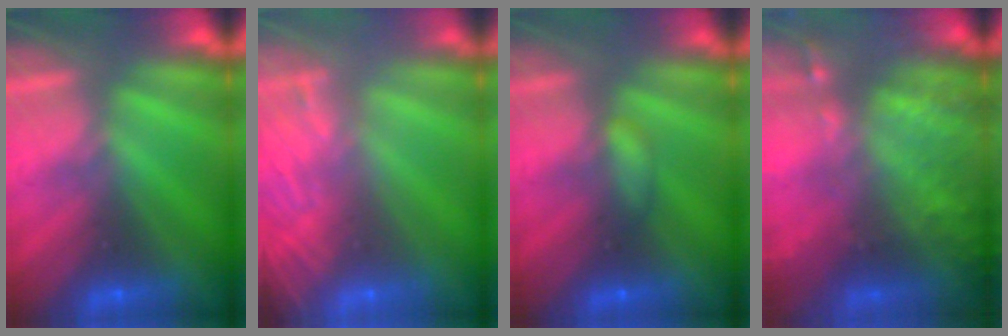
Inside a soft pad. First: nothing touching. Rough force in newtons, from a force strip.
{"total": 8.6}
{"total": 2.1}
{"total": 8.5}